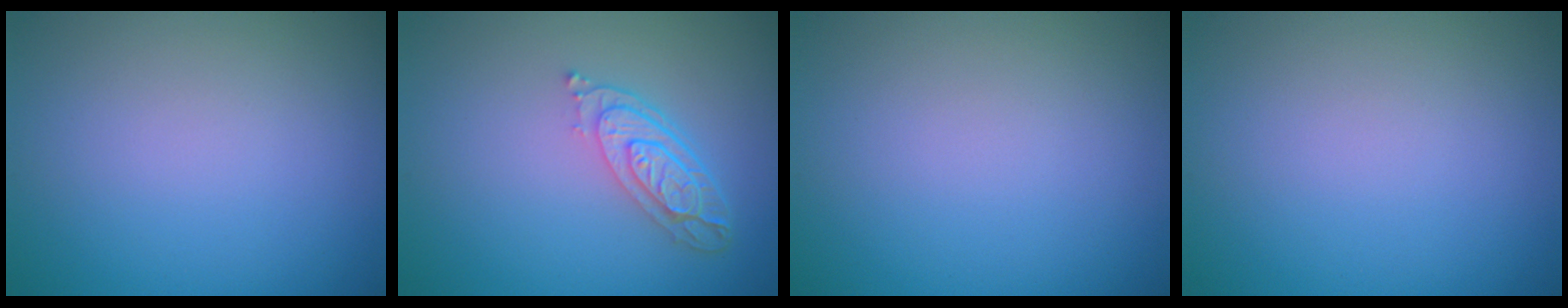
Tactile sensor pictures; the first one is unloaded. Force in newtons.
{"total": 3.9, "press": 2.9, "slide": 2.6}
{"total": 0.0}
{"total": 0.0}